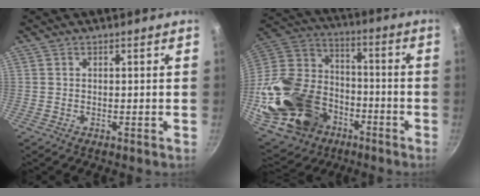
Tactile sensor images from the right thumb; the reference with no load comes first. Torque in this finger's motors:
{"motor_torque": [0.40, 1.41, 1.41, -1.37, 0.22]}